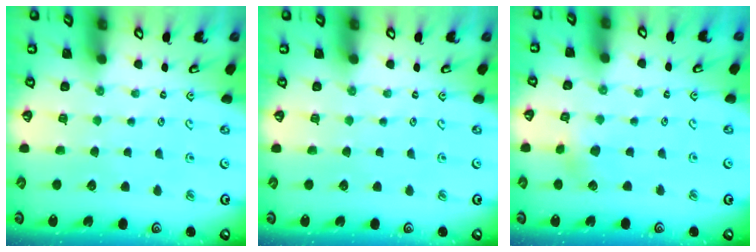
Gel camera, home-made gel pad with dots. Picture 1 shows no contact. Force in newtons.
{"total": 0.0}
{"total": 3.4, "press": 3.3, "slide": 0.4}